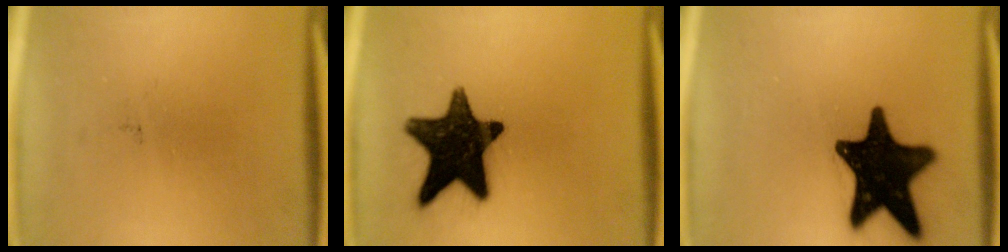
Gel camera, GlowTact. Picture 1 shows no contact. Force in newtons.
{"total": 16.6}
{"total": 18.8}